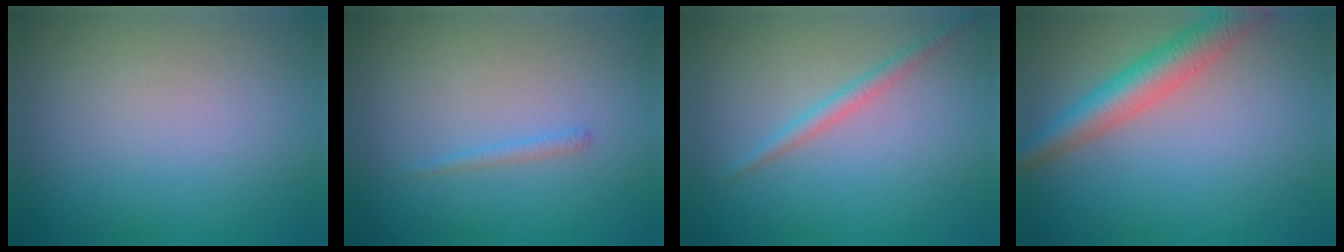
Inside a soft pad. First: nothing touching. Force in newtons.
{"total": 0.8, "press": 0.8, "slide": 0.1}
{"total": 1.5, "press": 1.5, "slide": 0.1}
{"total": 4.5, "press": 4.5, "slide": 0.2}